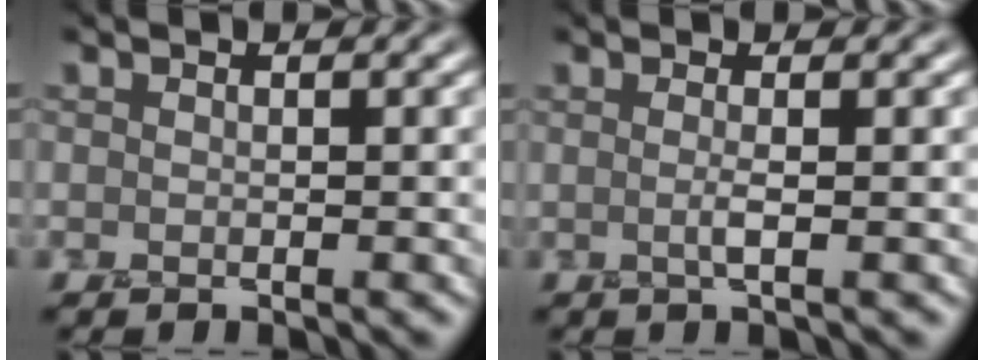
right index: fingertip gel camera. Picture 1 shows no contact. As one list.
[{"total": 1.4, "force": [-0.1, 0.4, 1.4], "torque": [-0.023, -0.002, -0.007]}]